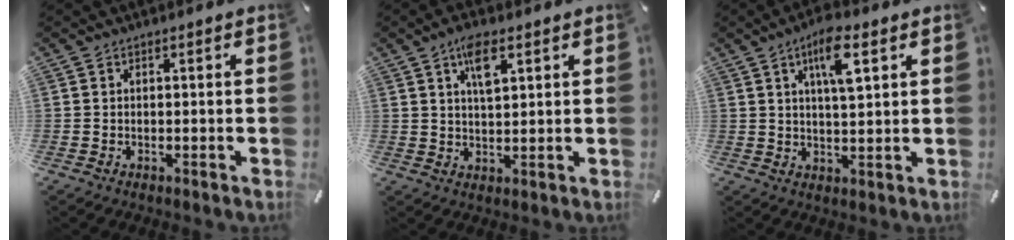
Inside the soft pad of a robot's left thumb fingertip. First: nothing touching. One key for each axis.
{"total": 8.0, "fx": 4.0, "fy": 3.5, "fz": 5.9, "tx": -0.102, "ty": -0.007, "tz": 0.068}
{"total": 8.1, "fx": 3.9, "fy": 2.3, "fz": 6.8, "tx": -0.117, "ty": -0.003, "tz": 0.061}